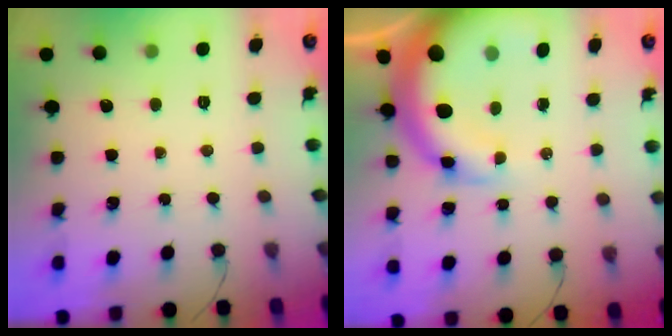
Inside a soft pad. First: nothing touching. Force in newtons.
{"total": 14.5, "press": 14.0, "slide": 3.7}